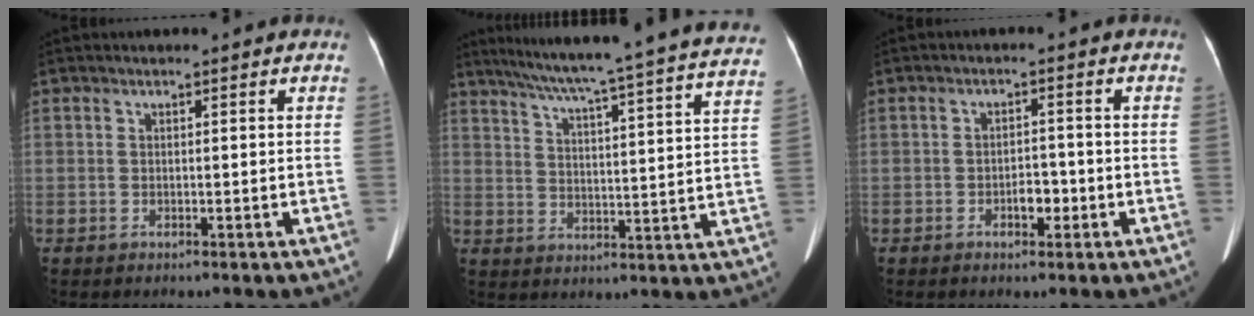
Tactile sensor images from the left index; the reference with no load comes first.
{"total": 29.2, "force": [26.2, -0.3, 13.0], "torque": [-0.208, -0.056, 0.323]}
{"total": 2.8, "force": [-1.2, 1.4, 2.1], "torque": [-0.031, 0.005, -0.017]}